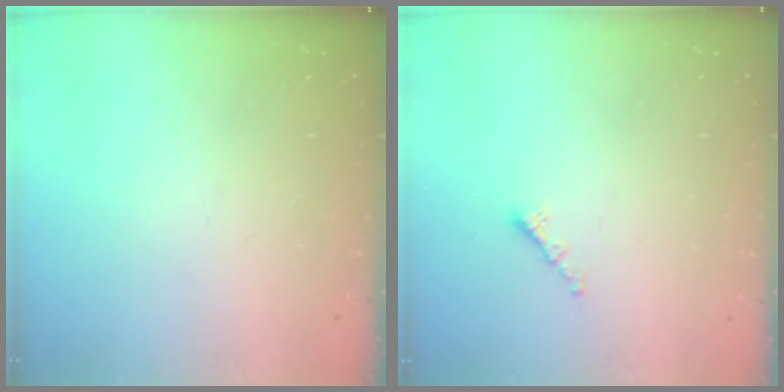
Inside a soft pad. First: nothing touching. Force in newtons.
{"total": 1.3, "press": 1.2, "slide": 0.5}